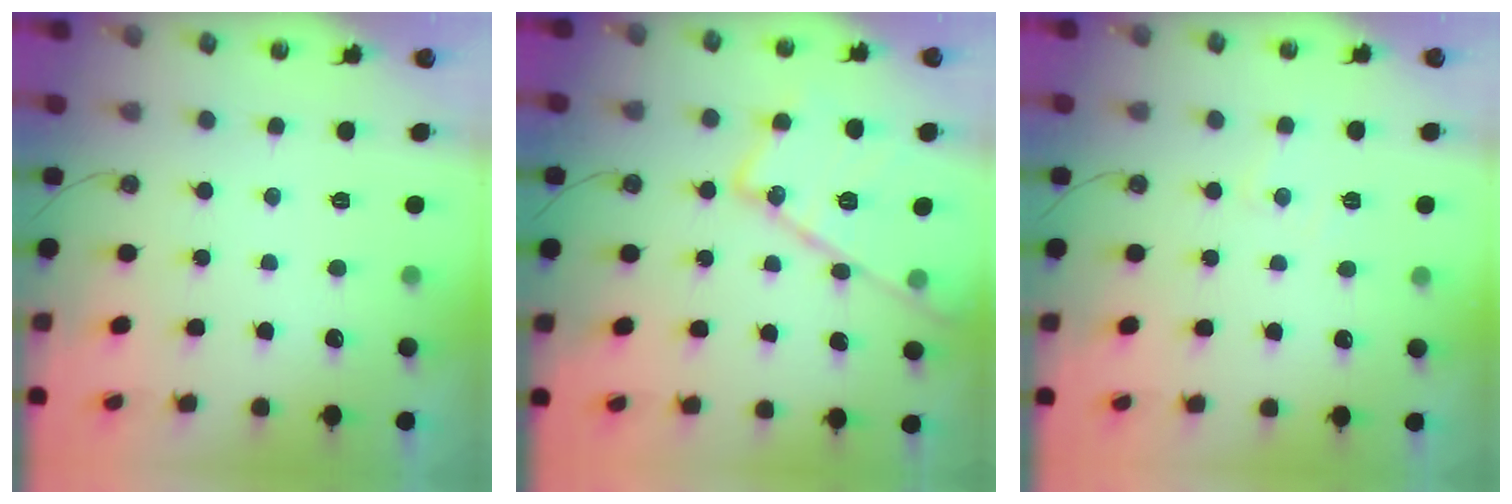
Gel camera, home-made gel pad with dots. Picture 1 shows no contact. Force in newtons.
{"total": 18.9, "press": 18.9, "slide": 0.9}
{"total": 6.3, "press": 6.2, "slide": 0.9}